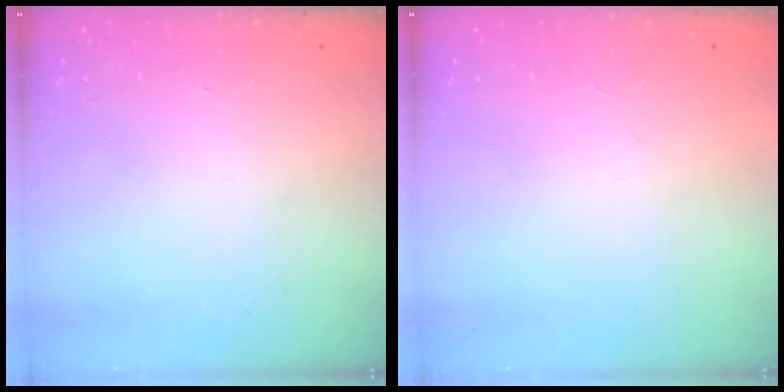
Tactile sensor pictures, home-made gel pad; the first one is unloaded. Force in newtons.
{"total": 1.6, "press": 1.6, "slide": 0.1}